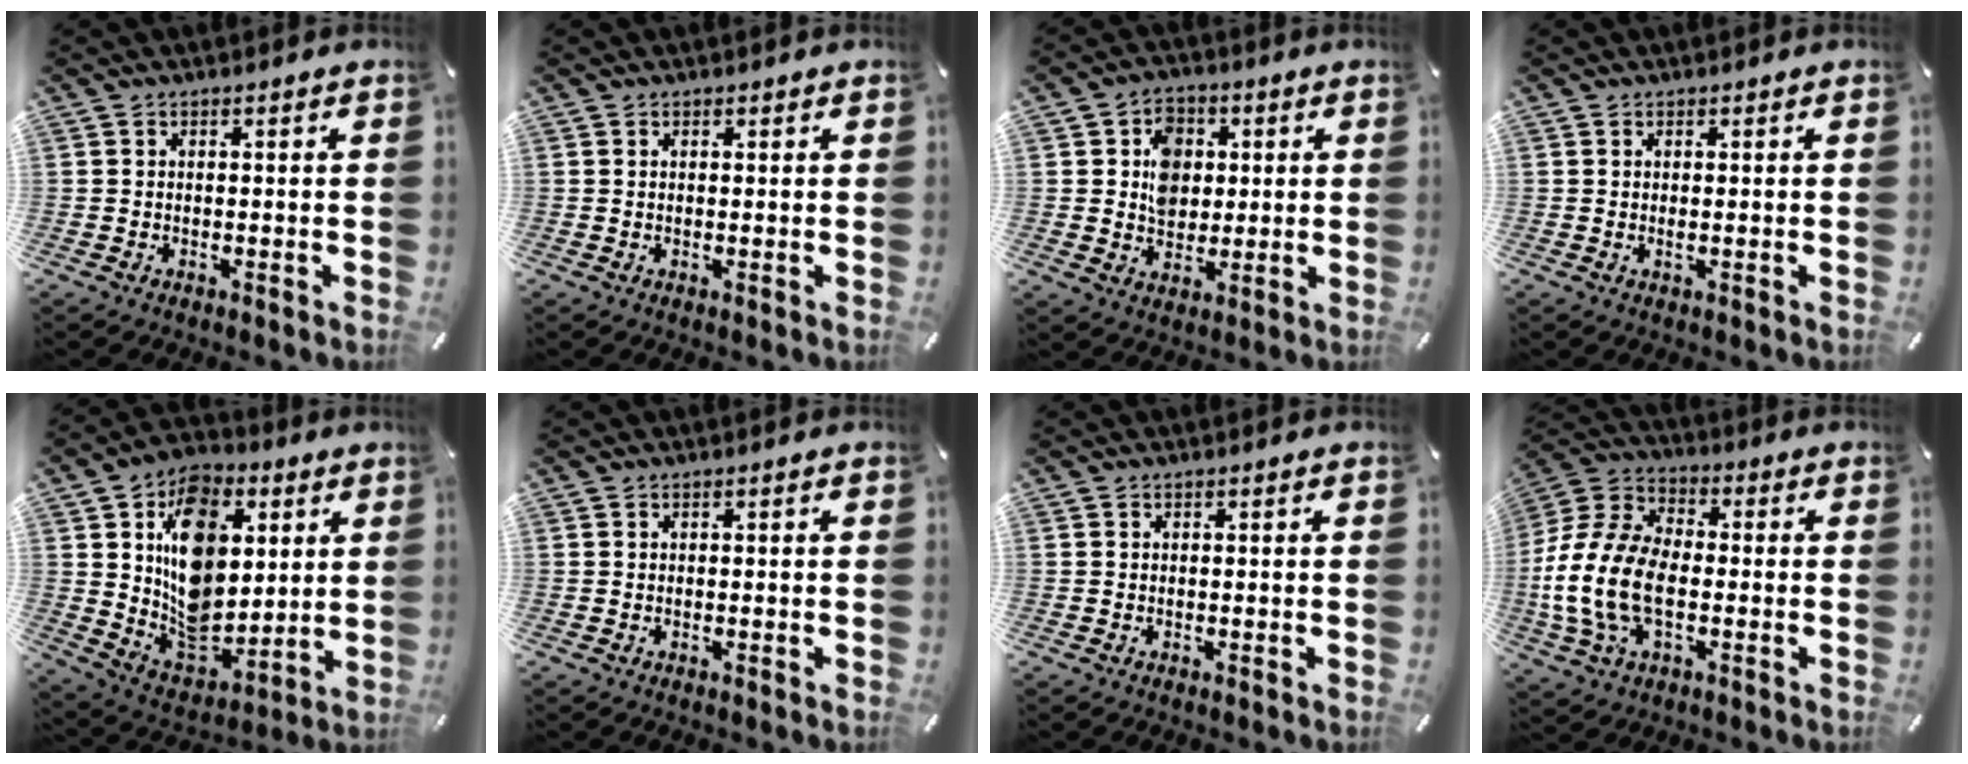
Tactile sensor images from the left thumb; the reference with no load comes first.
{"total": 0.6, "force": [0.3, 0.4, 0.2], "torque": [-0.004, 0.002, 0.006]}
{"total": 8.1, "force": [1.1, 6.9, 4.1], "torque": [-0.061, 0.008, 0.017]}
{"total": 0.8, "force": [0.2, 0.2, 0.7], "torque": [-0.015, 0.000, 0.003]}
{"total": 16.1, "force": [3.5, 12.8, 9.1], "torque": [-0.140, -0.030, 0.069]}
{"total": 0.0}
{"total": 0.0}
{"total": 15.8, "force": [-3.9, 10.1, 11.5], "torque": [-0.255, 0.012, -0.071]}